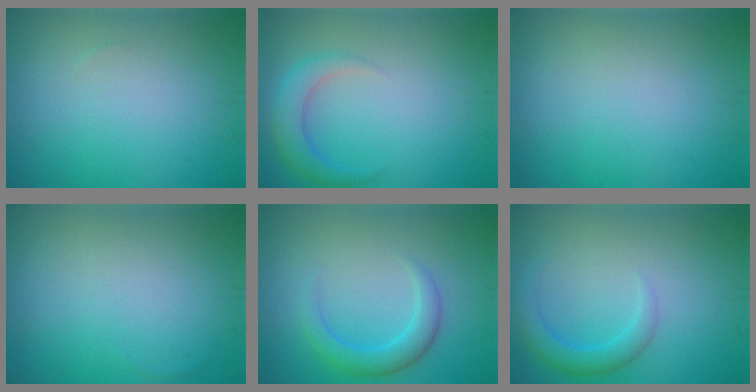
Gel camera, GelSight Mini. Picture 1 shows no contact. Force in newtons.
{"total": 2.9, "press": 2.9, "slide": 0.2}
{"total": 0.0}
{"total": 0.0}
{"total": 2.8, "press": 2.8, "slide": 0.1}
{"total": 2.4, "press": 2.4, "slide": 0.1}